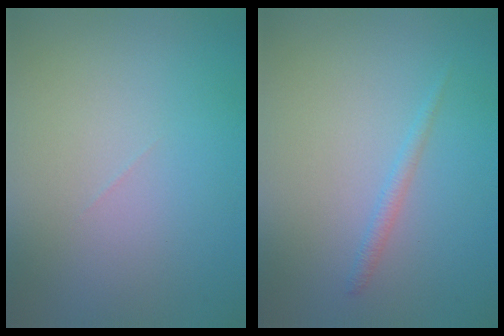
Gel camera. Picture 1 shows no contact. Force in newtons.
{"total": 1.0, "press": 1.0, "slide": 0.1}